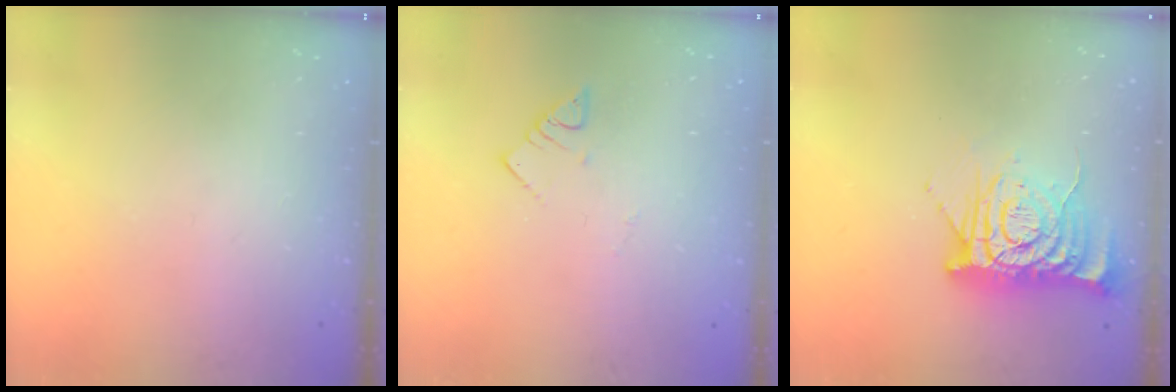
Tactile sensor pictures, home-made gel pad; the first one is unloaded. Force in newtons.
{"total": 2.4, "press": 2.4, "slide": 0.4}
{"total": 11.3, "press": 11.3, "slide": 1.3}